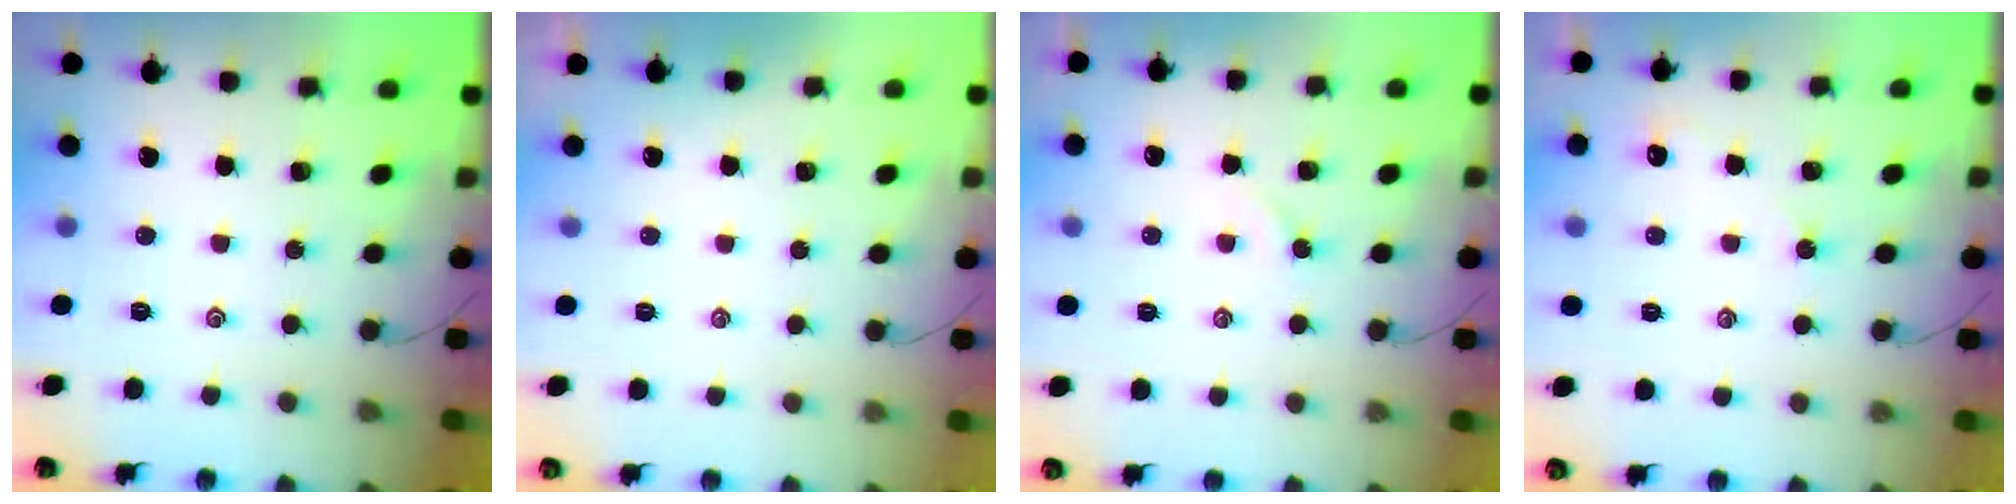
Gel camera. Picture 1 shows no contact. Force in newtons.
{"total": 1.2, "press": 1.2, "slide": 0.3}
{"total": 2.1, "press": 2.1, "slide": 0.4}
{"total": 1.9, "press": 1.8, "slide": 0.4}